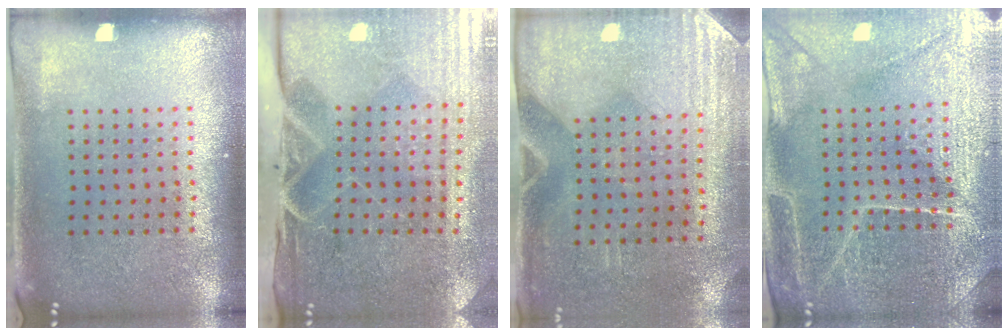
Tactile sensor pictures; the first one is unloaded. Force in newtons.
{"total": 4.8, "press": 4.1, "slide": 2.6}
{"total": 2.9, "press": 2.5, "slide": 1.4}
{"total": 4.1, "press": 4.0, "slide": 1.1}